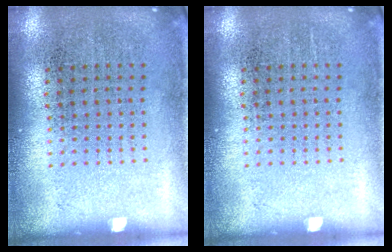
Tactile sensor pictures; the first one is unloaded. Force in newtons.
{"total": 0.0}